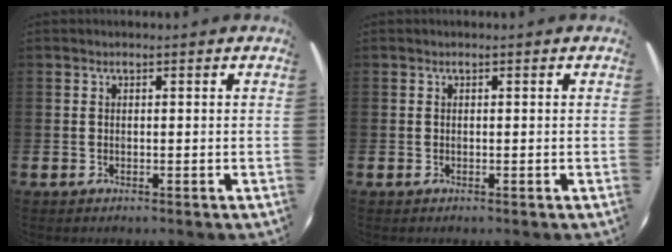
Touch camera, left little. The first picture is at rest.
{"total": 0.0}